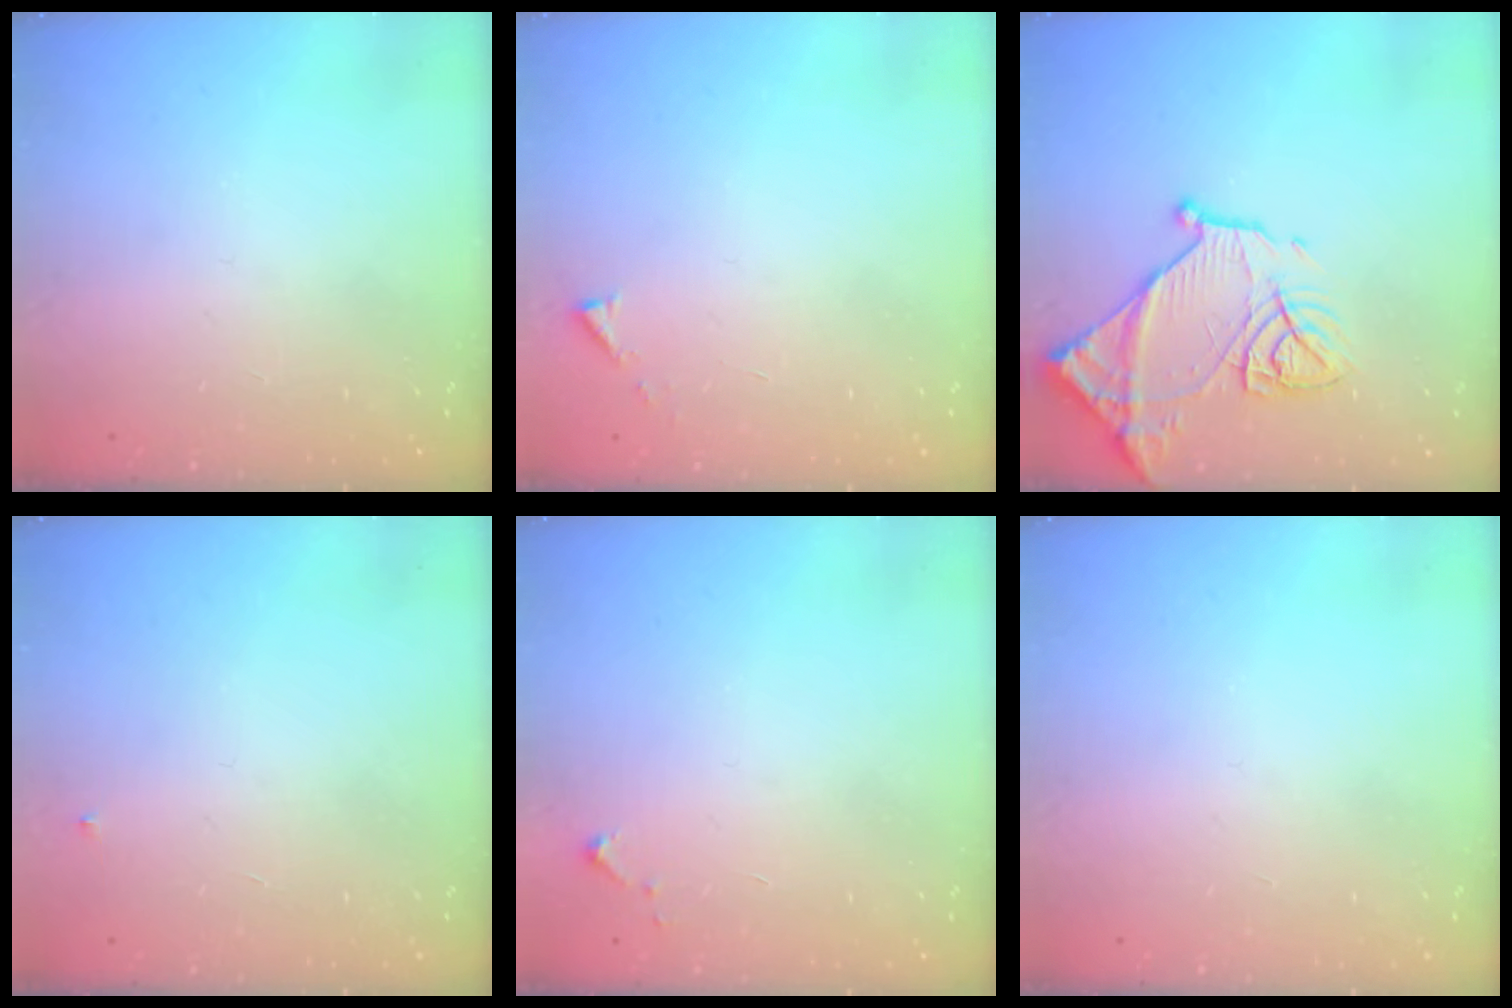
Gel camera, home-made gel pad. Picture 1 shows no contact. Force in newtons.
{"total": 2.9, "press": 2.9, "slide": 0.4}
{"total": 14.6, "press": 14.6, "slide": 1.0}
{"total": 3.0, "press": 2.9, "slide": 0.4}
{"total": 3.5, "press": 3.5, "slide": 0.3}
{"total": 0.0}